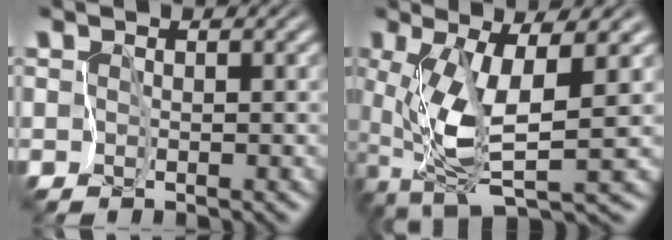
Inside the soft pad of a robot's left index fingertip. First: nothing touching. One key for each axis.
{"total": 7.1, "fx": -0.6, "fy": 2.0, "fz": 6.8, "tx": -0.146, "ty": -0.011, "tz": -0.010}